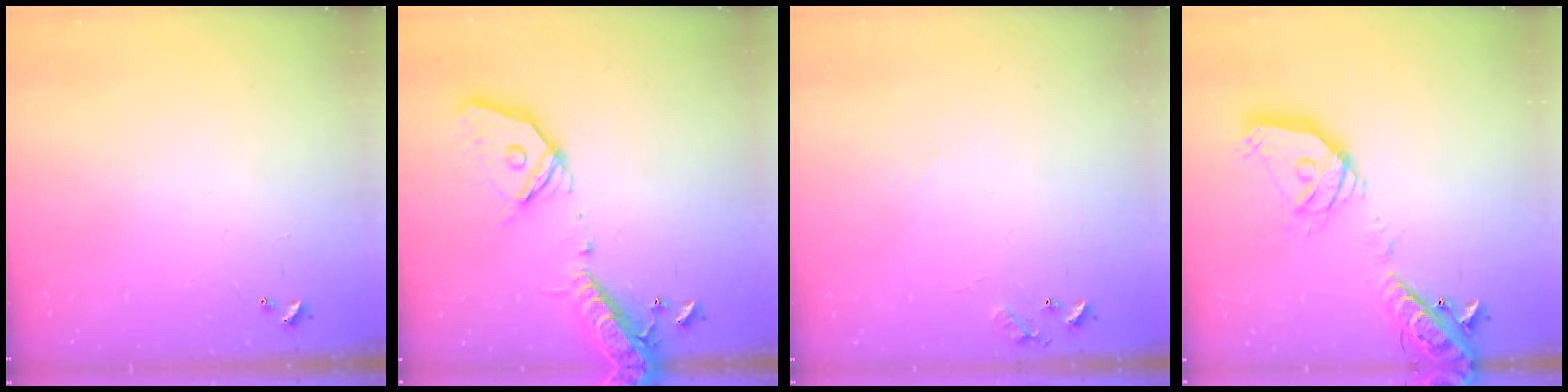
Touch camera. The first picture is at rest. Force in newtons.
{"total": 21.3, "press": 20.9, "slide": 4.1}
{"total": 7.2, "press": 7.2, "slide": 0.5}
{"total": 21.9, "press": 21.6, "slide": 3.8}